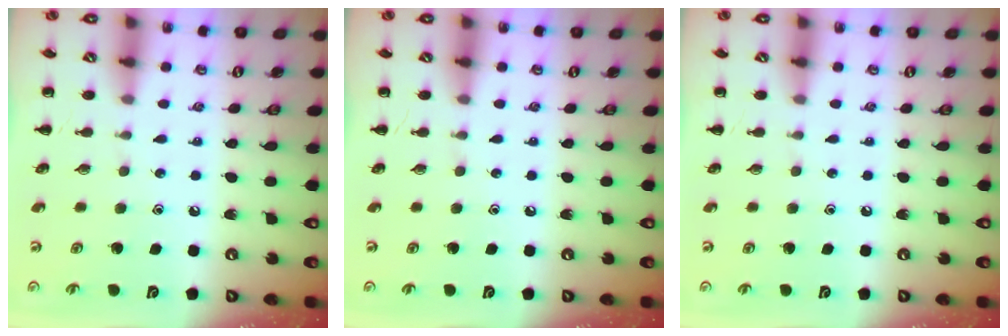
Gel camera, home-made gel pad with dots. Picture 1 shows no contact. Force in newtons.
{"total": 0.0}
{"total": 0.0}